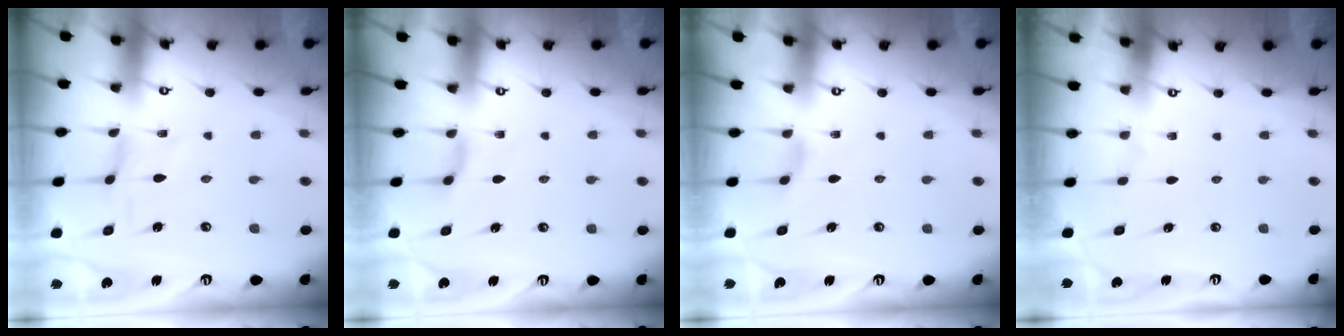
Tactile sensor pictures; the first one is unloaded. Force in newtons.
{"total": 2.9, "press": 2.9, "slide": 0.5}
{"total": 2.0, "press": 2.0, "slide": 0.4}
{"total": 0.0}